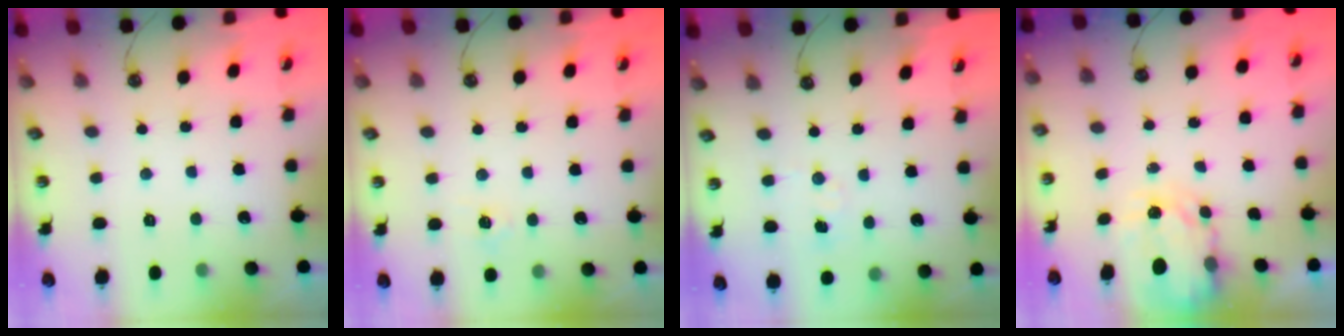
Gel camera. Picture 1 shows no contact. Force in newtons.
{"total": 4.0, "press": 4.0, "slide": 0.5}
{"total": 5.1, "press": 5.1, "slide": 0.5}
{"total": 4.0, "press": 4.0, "slide": 0.0}